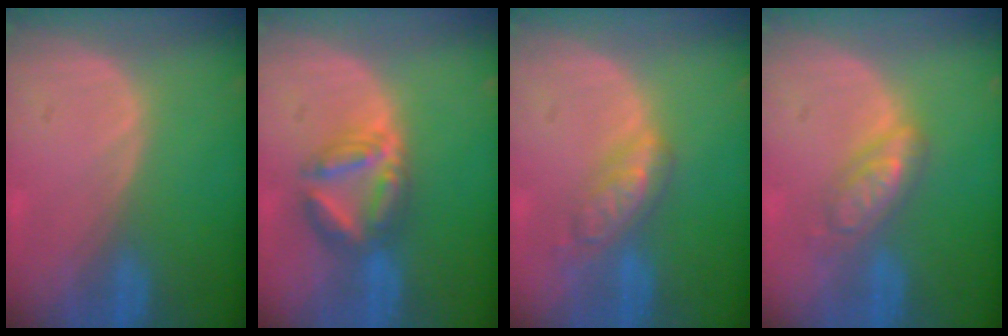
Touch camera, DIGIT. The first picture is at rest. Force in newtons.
{"total": 6.2, "press": 6.2, "slide": 0.4}
{"total": 5.9, "press": 5.1, "slide": 2.9}
{"total": 4.9, "press": 4.9, "slide": 0.1}